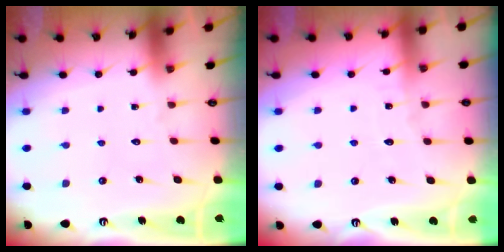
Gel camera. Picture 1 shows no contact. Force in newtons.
{"total": 2.3, "press": 2.3, "slide": 0.2}